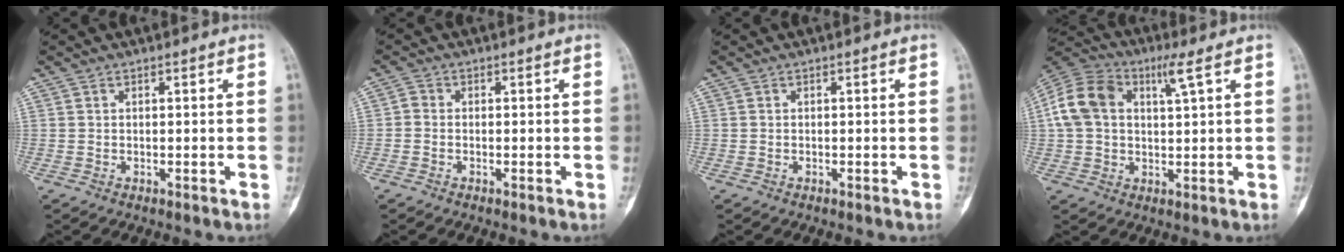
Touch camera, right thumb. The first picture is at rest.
{"total": 1.3, "force": [-0.4, 1.0, 0.7], "torque": [-0.010, 0.002, -0.015]}
{"total": 0.0}
{"total": 12.3, "force": [4.0, 6.0, 9.9], "torque": [-0.196, 0.032, 0.070]}